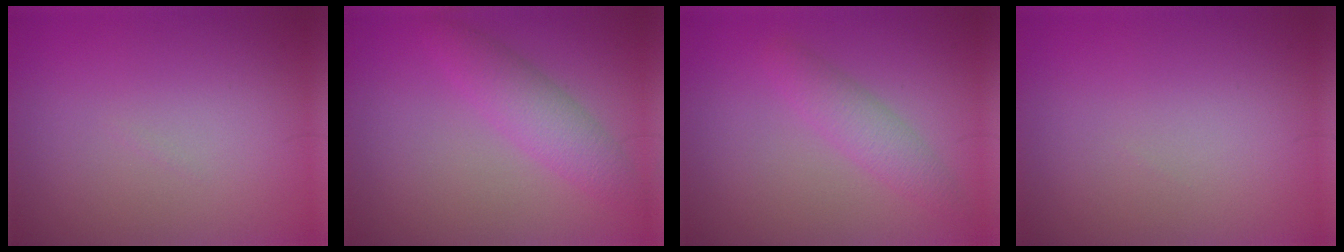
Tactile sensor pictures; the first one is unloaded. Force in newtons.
{"total": 2.4, "press": 2.4, "slide": 0.2}
{"total": 2.3, "press": 2.3, "slide": 0.1}
{"total": 0.0}